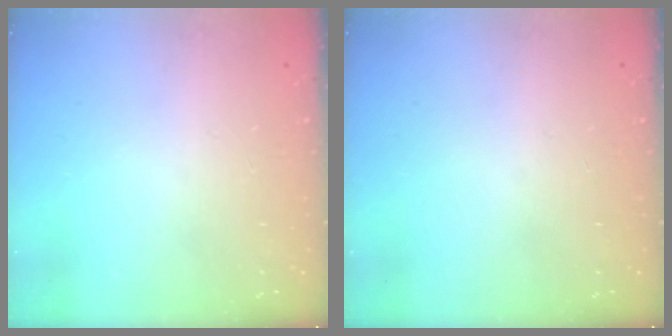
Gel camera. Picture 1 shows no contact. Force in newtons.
{"total": 0.0}